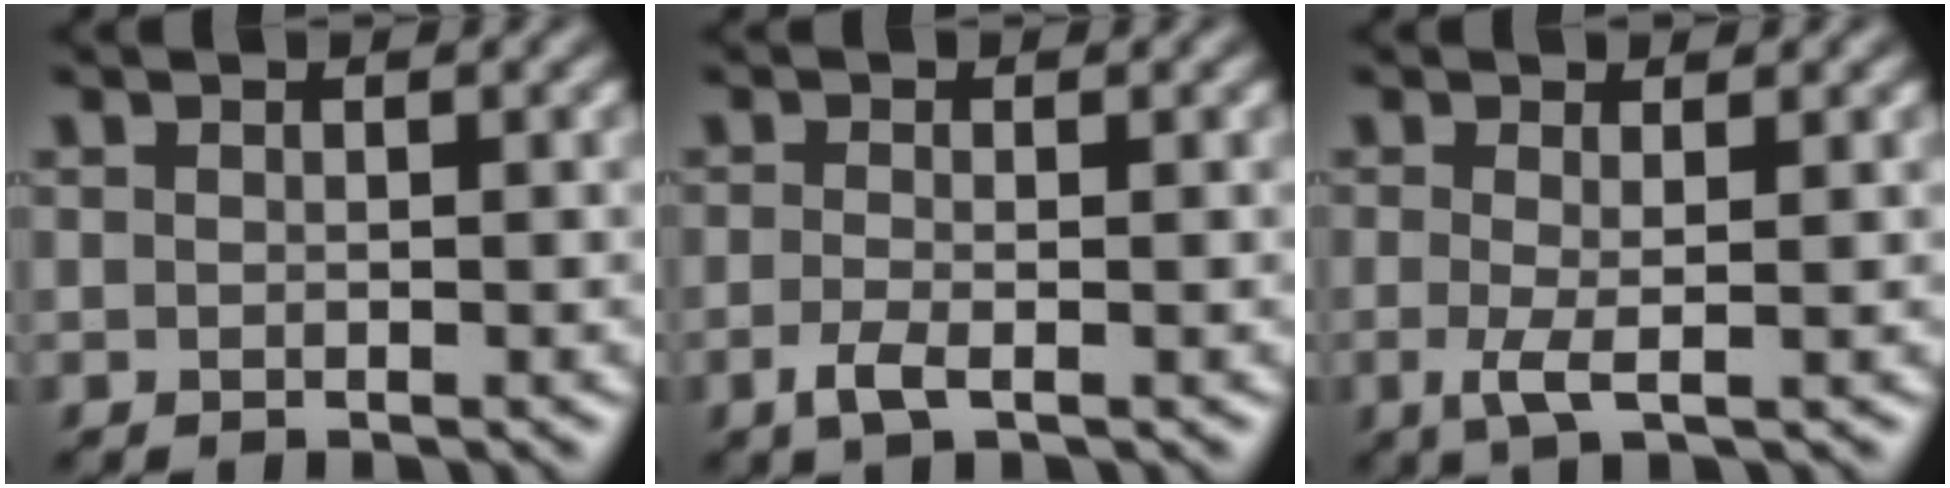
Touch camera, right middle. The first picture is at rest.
{"total": 1.9, "force": [-0.8, 0.6, 1.6], "torque": [-0.037, -0.005, -0.021]}
{"total": 2.1, "force": [-0.3, 0.4, 2.0], "torque": [-0.045, -0.005, -0.006]}